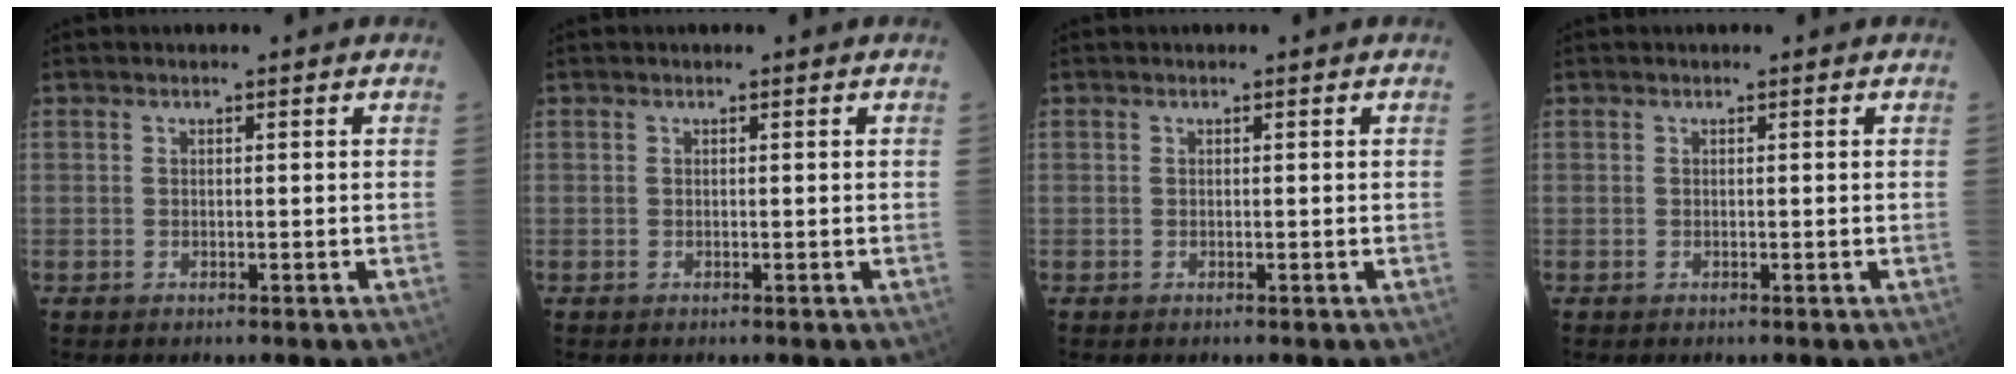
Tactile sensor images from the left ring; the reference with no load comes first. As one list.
[{"total": 0.0}, {"total": 0.0}, {"total": 0.0}]